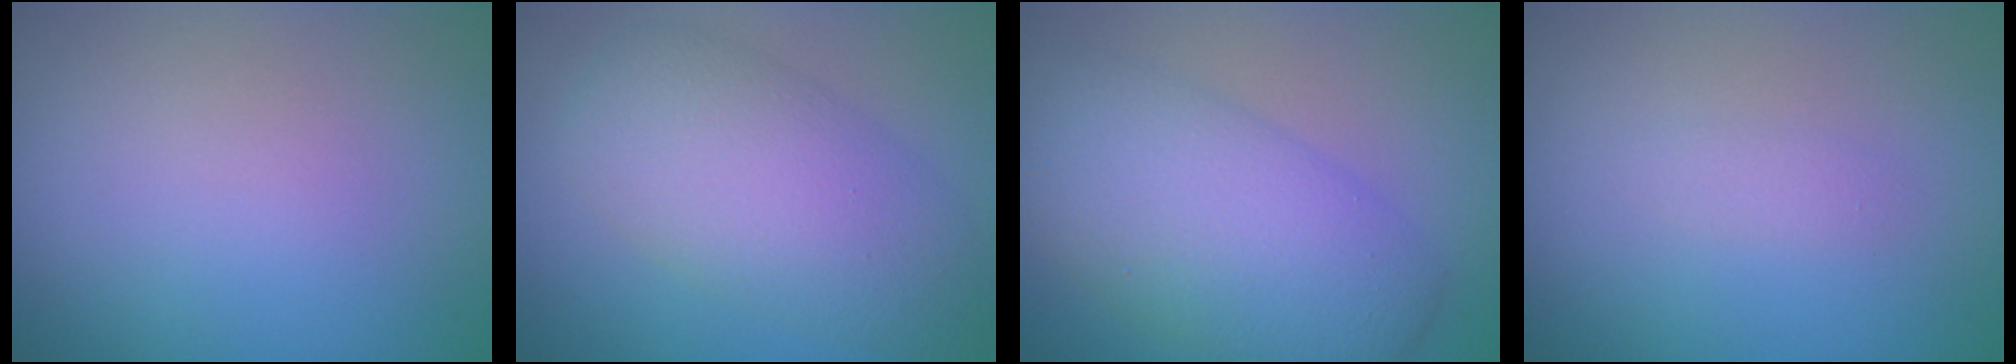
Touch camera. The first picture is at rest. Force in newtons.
{"total": 7.3, "press": 7.3, "slide": 0.1}
{"total": 7.9, "press": 7.9, "slide": 0.1}
{"total": 0.8, "press": 0.8, "slide": 0.0}